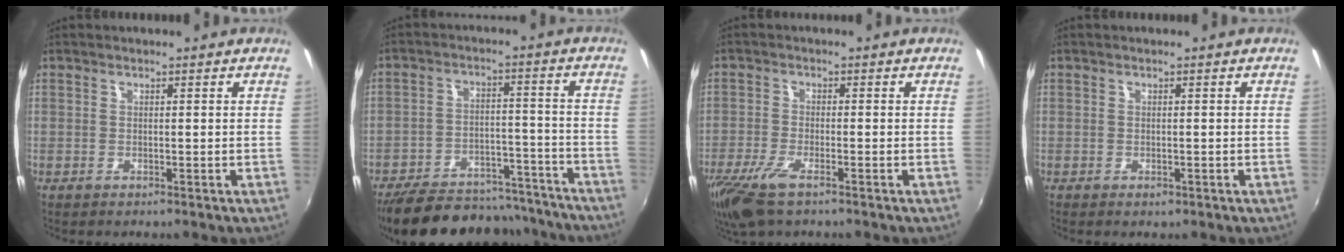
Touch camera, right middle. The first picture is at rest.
{"total": 25.8, "force": [-22.1, 9.1, 9.7], "torque": [-0.196, 0.018, -0.289]}
{"total": 8.2, "force": [-5.4, 2.3, 5.7], "torque": [-0.139, -0.029, -0.105]}
{"total": 0.9, "force": [-0.5, 0.6, 0.5], "torque": [-0.008, -0.003, -0.008]}